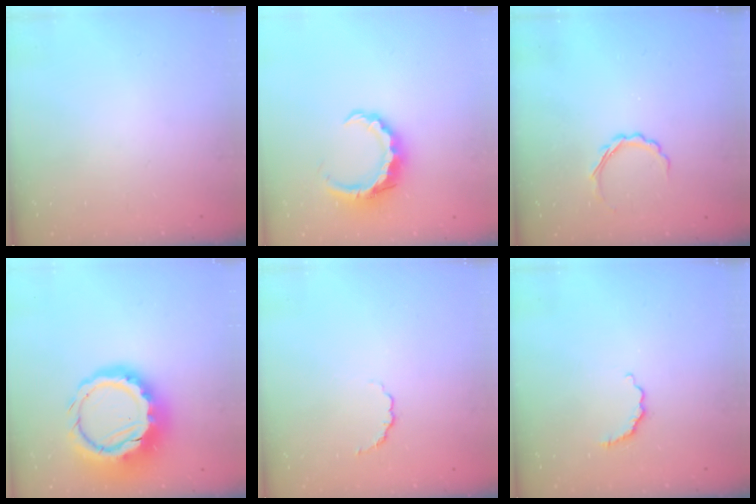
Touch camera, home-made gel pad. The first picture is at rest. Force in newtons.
{"total": 8.7, "press": 8.6, "slide": 1.6}
{"total": 5.4, "press": 5.2, "slide": 1.5}
{"total": 17.6, "press": 17.2, "slide": 3.5}
{"total": 2.6, "press": 2.4, "slide": 1.0}
{"total": 3.5, "press": 3.4, "slide": 0.8}